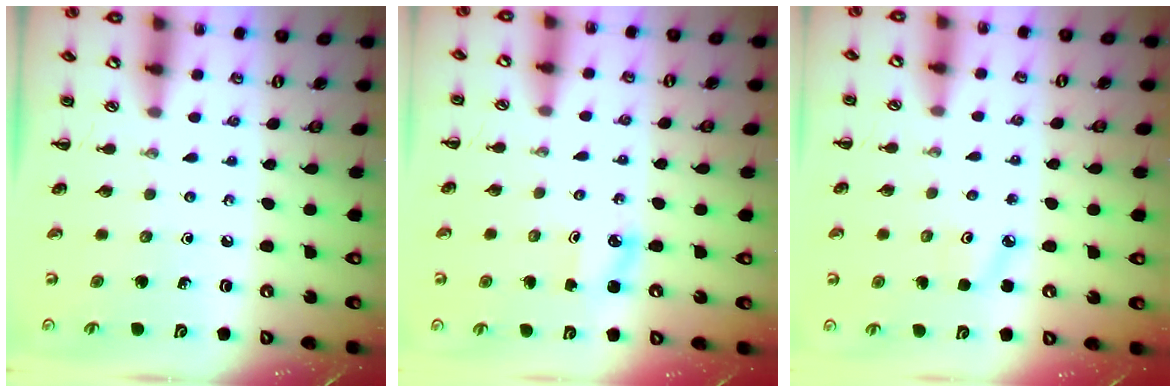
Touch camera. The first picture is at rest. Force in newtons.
{"total": 2.2, "press": 2.1, "slide": 0.4}
{"total": 3.5, "press": 3.3, "slide": 1.0}